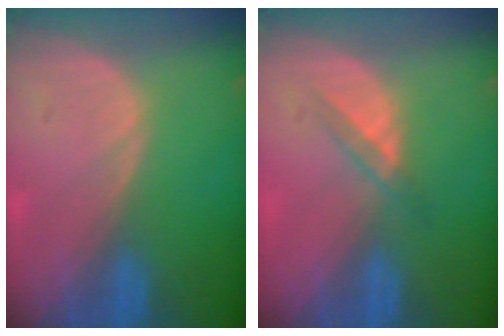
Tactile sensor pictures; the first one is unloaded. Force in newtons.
{"total": 2.4, "press": 2.2, "slide": 1.1}